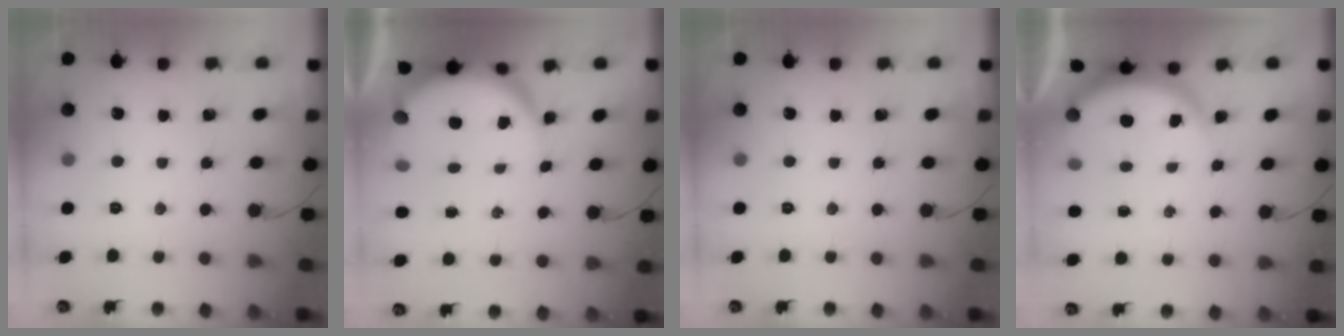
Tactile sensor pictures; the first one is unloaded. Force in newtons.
{"total": 6.8, "press": 6.8, "slide": 0.9}
{"total": 0.0}
{"total": 5.7, "press": 5.7, "slide": 0.4}